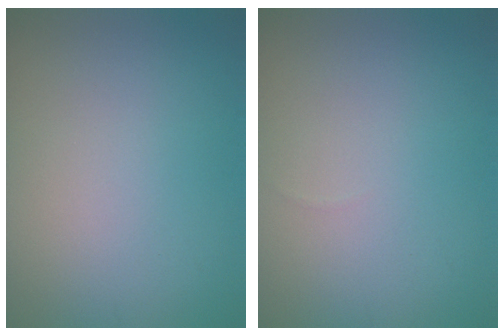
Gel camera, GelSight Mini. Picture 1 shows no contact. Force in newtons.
{"total": 0.0}